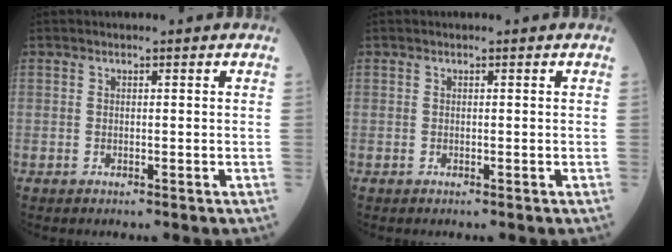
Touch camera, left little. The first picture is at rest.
{"total": 0.0}